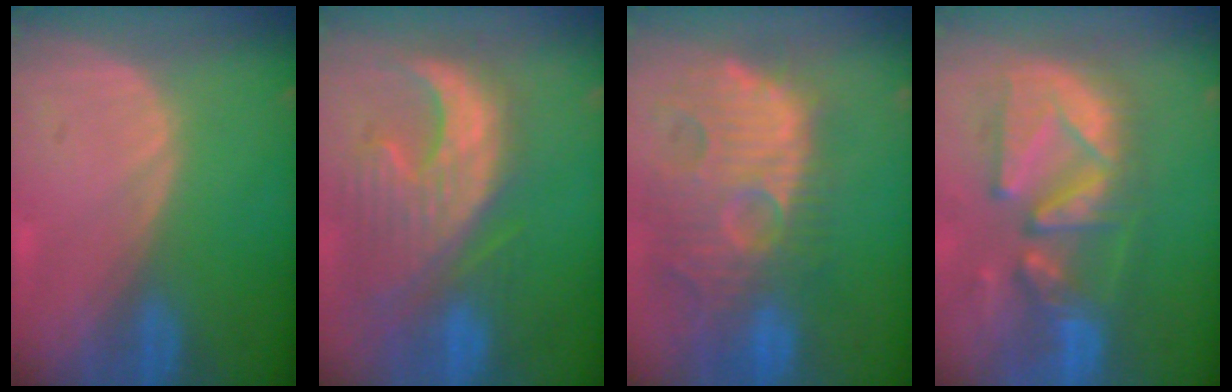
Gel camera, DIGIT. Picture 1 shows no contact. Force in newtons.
{"total": 12.8, "press": 11.1, "slide": 6.2}
{"total": 14.4, "press": 12.5, "slide": 7.1}
{"total": 12.1, "press": 10.9, "slide": 5.2}